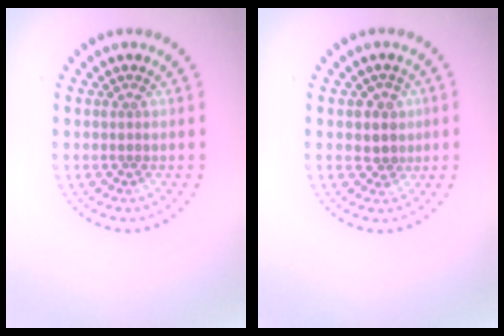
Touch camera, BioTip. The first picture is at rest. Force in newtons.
{"total": 2.2, "press": 2.0, "slide": 1.0}